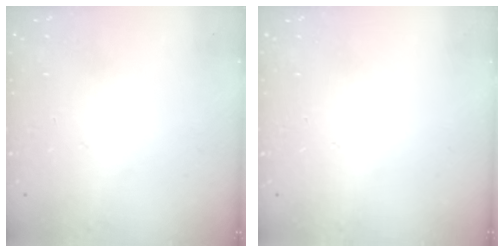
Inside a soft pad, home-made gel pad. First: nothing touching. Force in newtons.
{"total": 0.0}